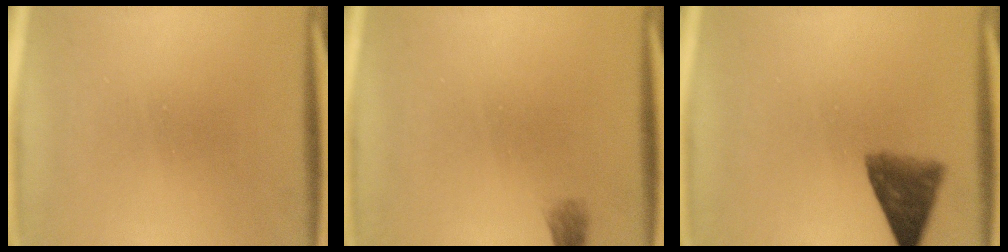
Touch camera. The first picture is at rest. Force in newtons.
{"total": 1.1}
{"total": 6.8}